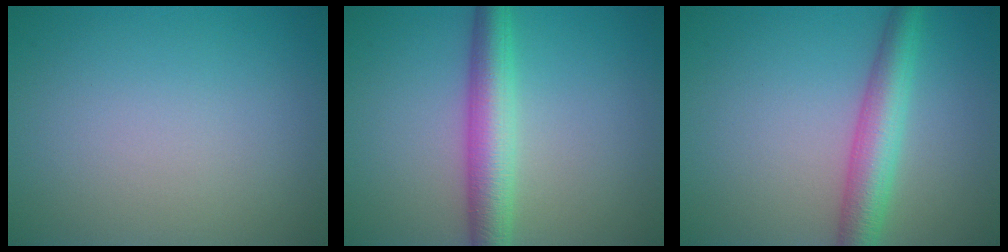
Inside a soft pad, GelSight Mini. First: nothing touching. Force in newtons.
{"total": 4.9, "press": 4.9, "slide": 0.2}
{"total": 4.7, "press": 4.7, "slide": 0.1}